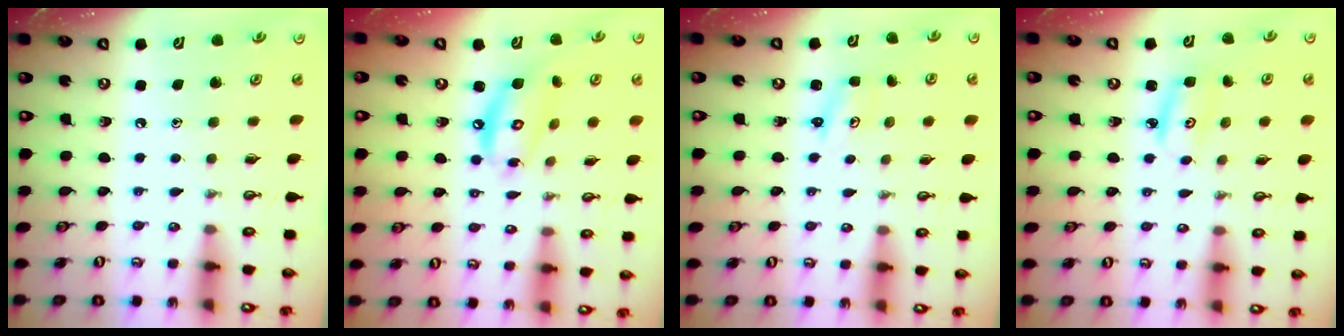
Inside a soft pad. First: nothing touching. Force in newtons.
{"total": 11.4, "press": 11.3, "slide": 1.1}
{"total": 1.7, "press": 1.7, "slide": 0.3}
{"total": 3.5, "press": 3.5, "slide": 0.4}